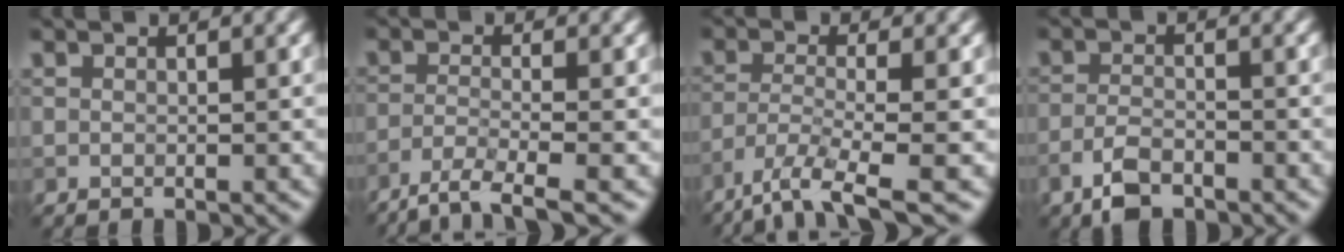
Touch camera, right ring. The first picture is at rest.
{"total": 4.1, "force": [-3.0, 0.6, 2.7], "torque": [-0.048, -0.004, -0.065]}
{"total": 5.7, "force": [-4.0, 1.1, 3.9], "torque": [-0.071, -0.011, -0.082]}
{"total": 3.3, "force": [-2.3, 1.3, 2.0], "torque": [-0.041, 0.001, -0.052]}